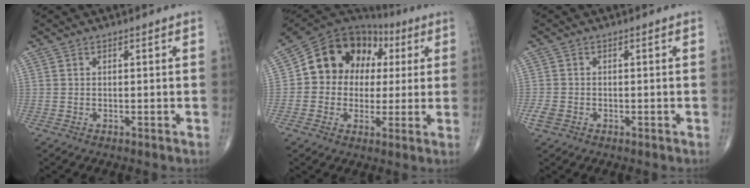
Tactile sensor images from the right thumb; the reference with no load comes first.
{"total": 16.1, "force": [2.7, 13.2, 8.9], "torque": [-0.108, 0.035, 0.040]}
{"total": 2.4, "force": [-0.9, 1.9, 1.2], "torque": [-0.027, 0.003, -0.017]}